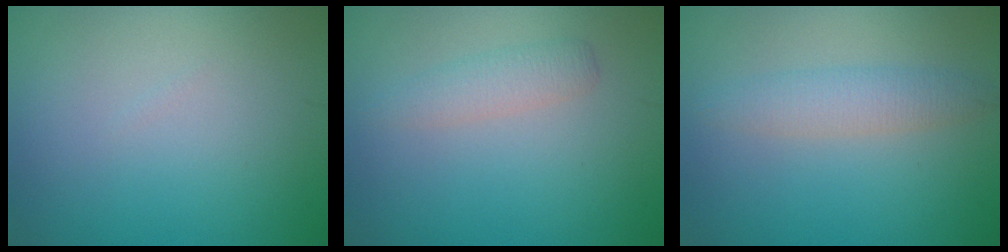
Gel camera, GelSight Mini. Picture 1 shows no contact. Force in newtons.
{"total": 1.8, "press": 1.8, "slide": 0.0}
{"total": 2.5, "press": 2.5, "slide": 0.0}